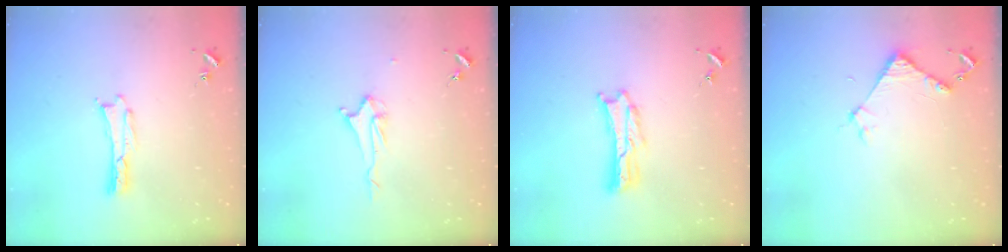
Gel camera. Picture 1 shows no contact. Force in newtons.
{"total": 2.2, "press": 2.2, "slide": 0.3}
{"total": 2.4, "press": 2.4, "slide": 0.3}
{"total": 3.8, "press": 3.8, "slide": 0.3}